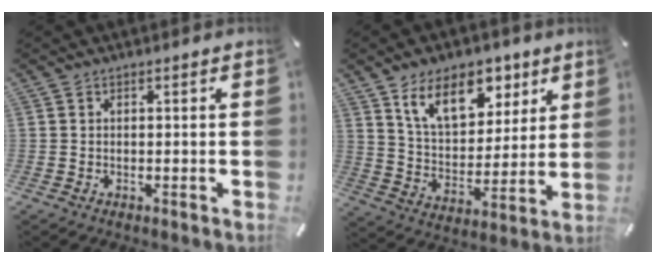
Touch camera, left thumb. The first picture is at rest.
{"total": 14.5, "force": [9.0, 9.0, 6.8], "torque": [-0.116, -0.037, 0.165]}